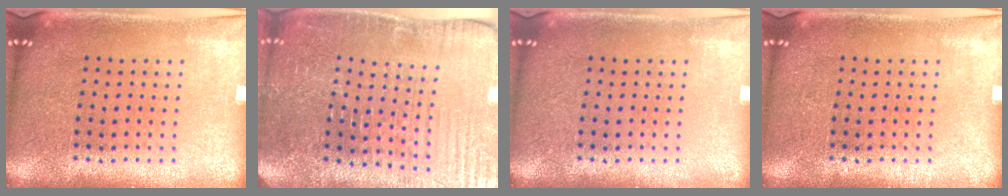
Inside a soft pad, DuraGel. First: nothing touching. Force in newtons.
{"total": 4.2, "press": 4.2, "slide": 0.4}
{"total": 0.0}
{"total": 0.0}